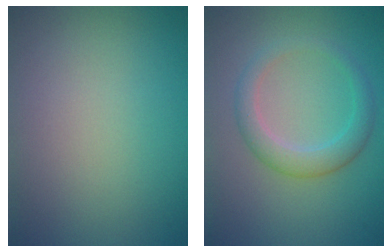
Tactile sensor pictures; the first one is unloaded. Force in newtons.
{"total": 2.2, "press": 2.2, "slide": 0.2}